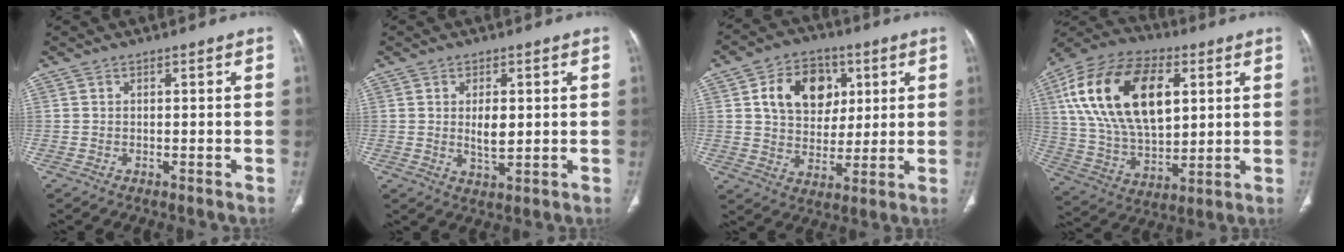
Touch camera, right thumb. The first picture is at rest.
{"total": 4.7, "force": [0.6, 2.2, 4.2], "torque": [-0.065, -0.010, 0.014]}
{"total": 13.8, "force": [4.3, 10.3, 8.1], "torque": [-0.088, -0.006, 0.072]}
{"total": 24.6, "force": [7.9, 13.6, 18.9], "torque": [-0.339, -0.014, 0.143]}